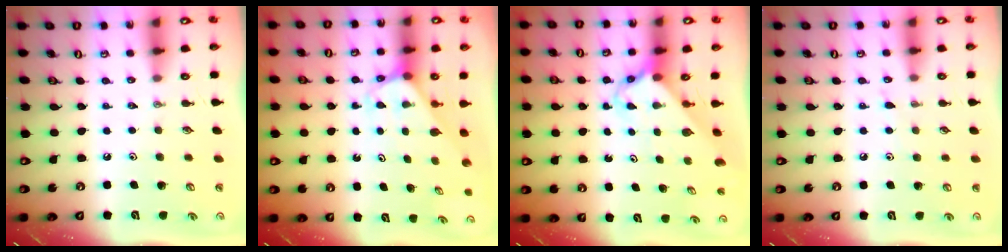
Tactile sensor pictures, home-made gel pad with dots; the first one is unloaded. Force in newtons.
{"total": 2.4, "press": 2.4, "slide": 0.2}
{"total": 2.6, "press": 2.6, "slide": 0.2}
{"total": 2.7, "press": 2.7, "slide": 0.3}